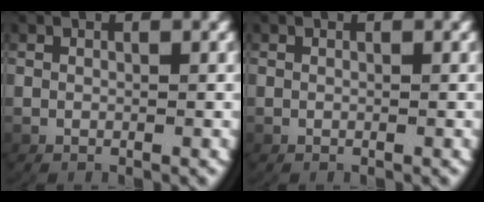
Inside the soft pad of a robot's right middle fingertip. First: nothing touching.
{"total": 0.0}